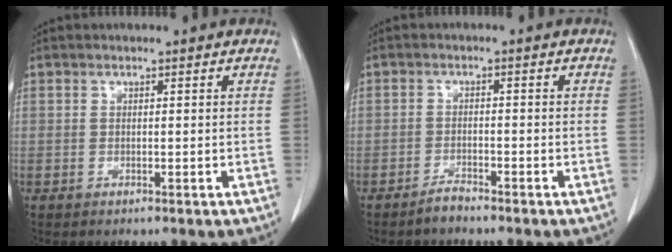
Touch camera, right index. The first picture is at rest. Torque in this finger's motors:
{"motor_torque": [-0.36, -0.31, -0.13, -0.05]}